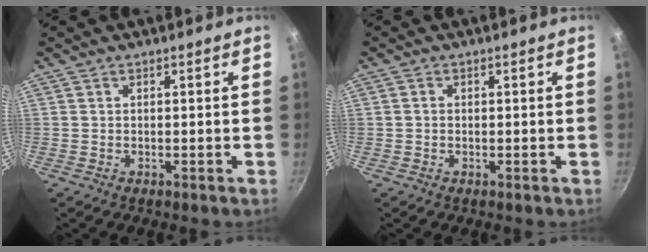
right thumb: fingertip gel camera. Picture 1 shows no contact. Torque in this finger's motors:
{"motor_torque": [-0.19, -0.21, -0.01, 0.19, 0.05]}